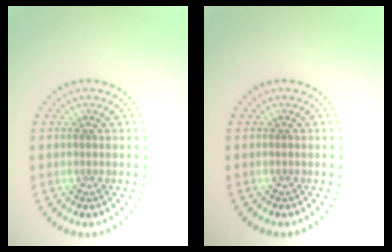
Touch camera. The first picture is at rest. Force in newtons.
{"total": 0.0}